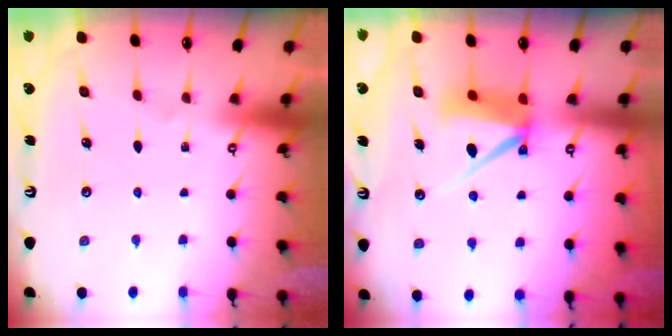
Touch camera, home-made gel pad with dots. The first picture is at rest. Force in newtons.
{"total": 8.0, "press": 7.9, "slide": 1.0}